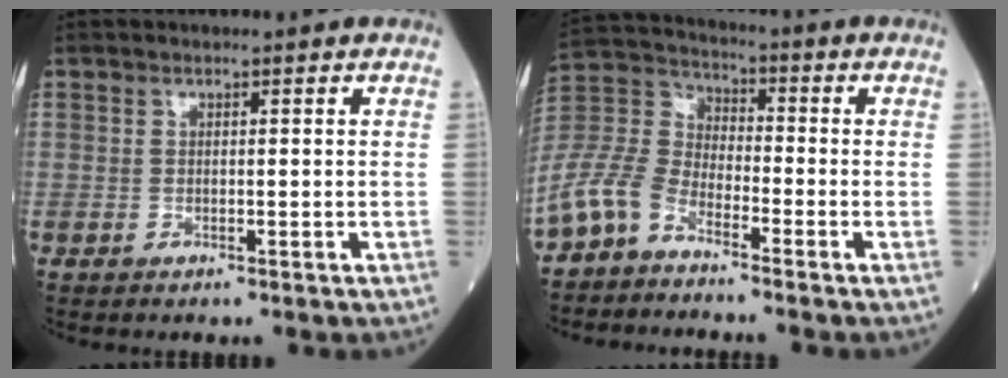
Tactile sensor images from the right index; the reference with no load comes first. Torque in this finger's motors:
{"motor_torque": [1.68, -0.46, 1.05, 0.20]}